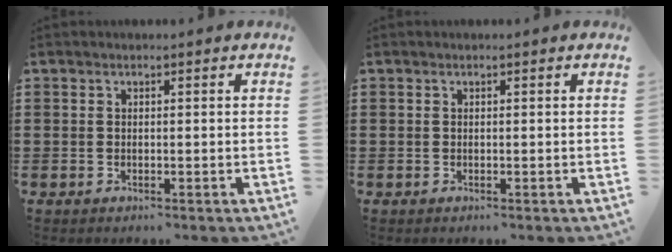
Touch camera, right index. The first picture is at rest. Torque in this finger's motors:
{"motor_torque": [-0.81, 1.33, 0.00, -0.01]}